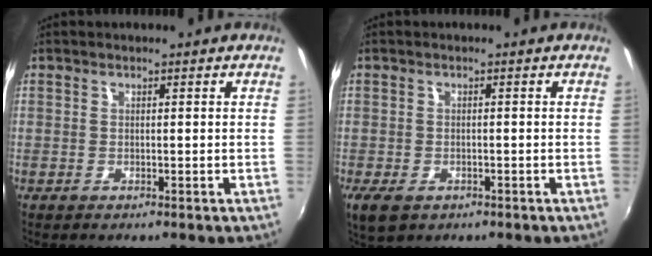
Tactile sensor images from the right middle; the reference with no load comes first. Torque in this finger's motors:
{"motor_torque": [0.75, -0.49, 0.04, 0.02]}